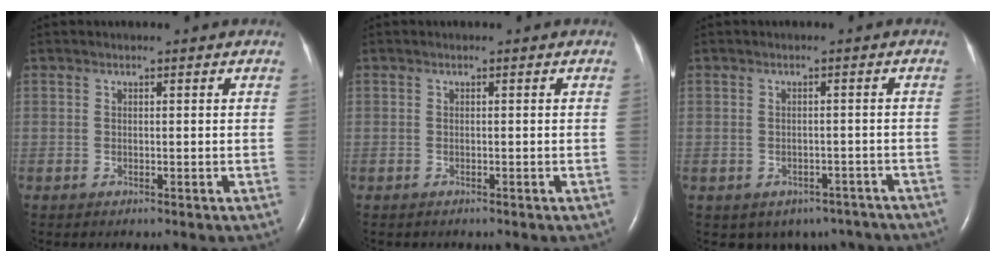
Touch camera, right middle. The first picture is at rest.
{"total": 0.0}
{"total": 7.2, "force": [-5.5, 4.4, 1.4], "torque": [-0.011, 0.012, -0.058]}